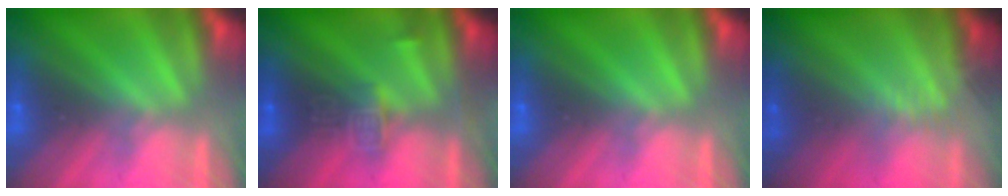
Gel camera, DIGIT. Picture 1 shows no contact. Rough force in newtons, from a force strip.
{"total": 2.9}
{"total": 0.0}
{"total": 2.3}